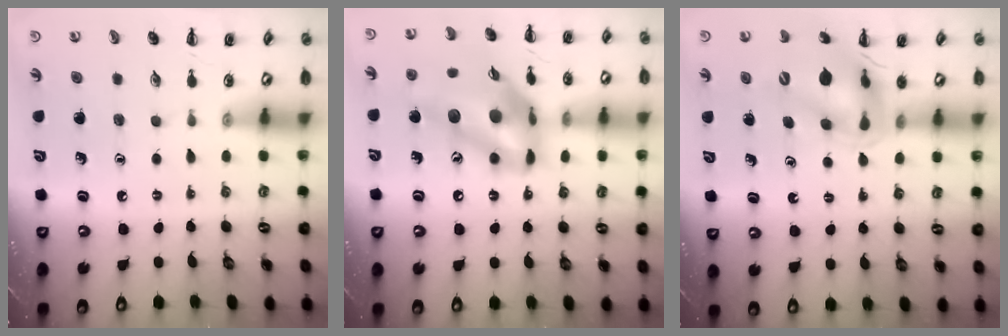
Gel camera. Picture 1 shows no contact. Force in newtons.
{"total": 16.9, "press": 16.1, "slide": 5.0}
{"total": 13.8, "press": 13.3, "slide": 3.7}